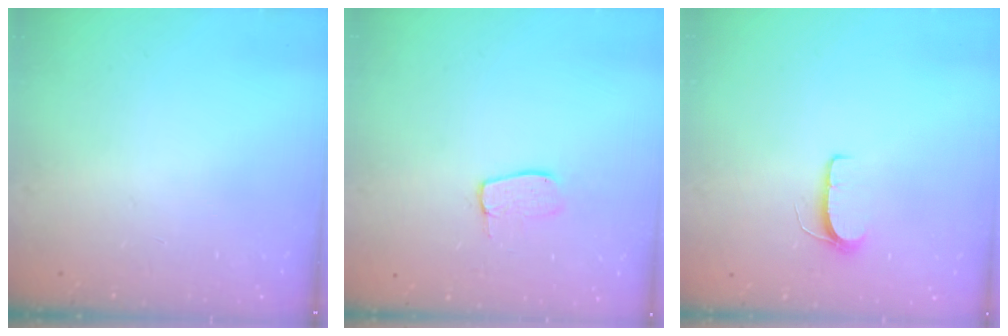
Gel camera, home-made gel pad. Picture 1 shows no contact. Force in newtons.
{"total": 6.9, "press": 6.9, "slide": 0.4}
{"total": 6.1, "press": 6.1, "slide": 0.5}